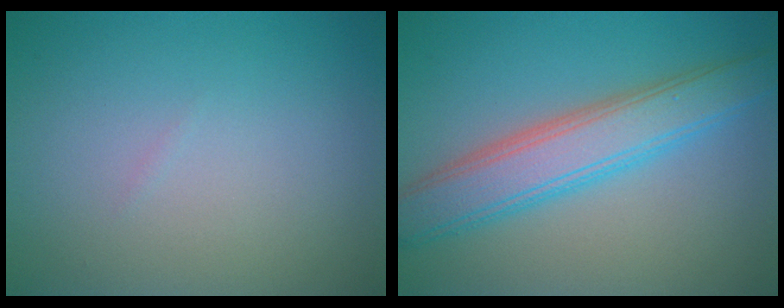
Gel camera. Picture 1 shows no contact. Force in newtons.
{"total": 5.8, "press": 5.8, "slide": 0.2}